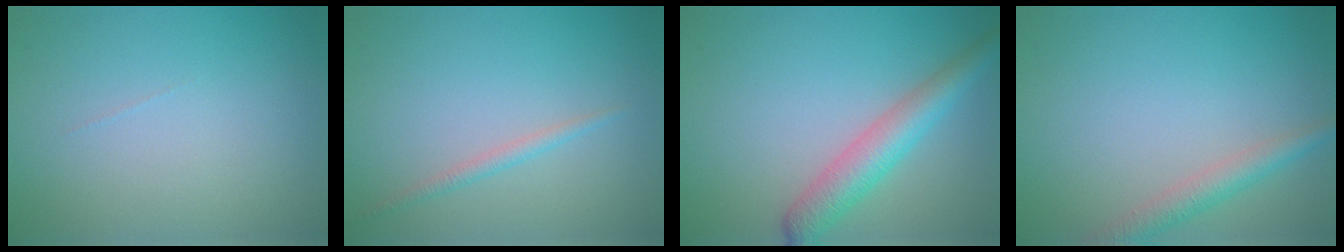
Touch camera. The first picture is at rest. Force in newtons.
{"total": 1.2, "press": 1.2, "slide": 0.1}
{"total": 4.4, "press": 4.4, "slide": 0.1}
{"total": 2.7, "press": 2.7, "slide": 0.1}